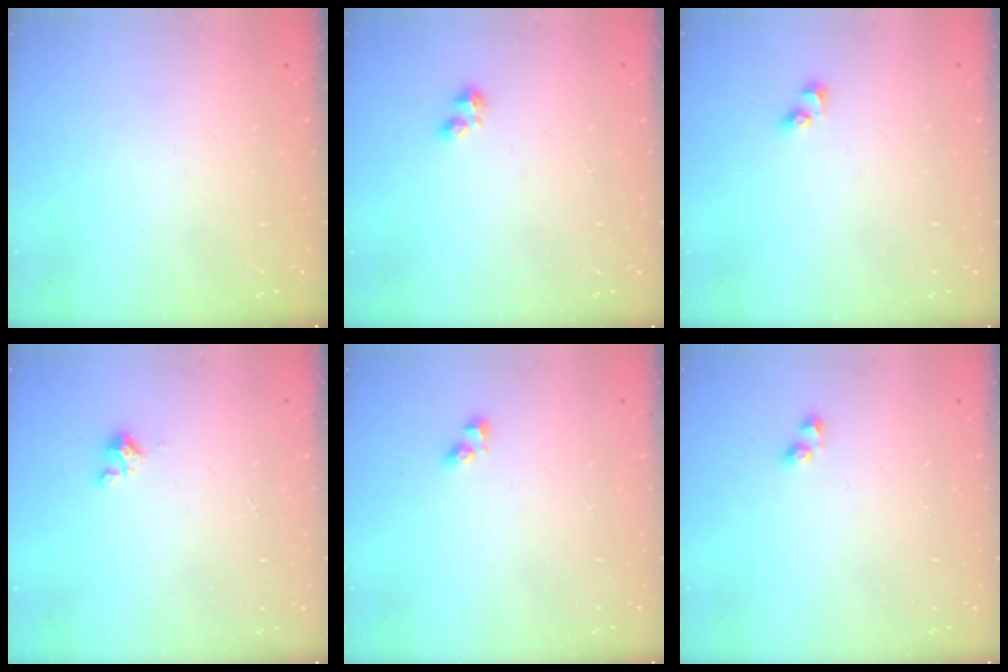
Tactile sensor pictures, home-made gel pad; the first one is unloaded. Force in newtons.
{"total": 3.1, "press": 3.1, "slide": 0.6}
{"total": 2.7, "press": 2.5, "slide": 1.2}
{"total": 0.9, "press": 0.9, "slide": 0.2}
{"total": 2.0, "press": 2.0, "slide": 0.3}
{"total": 2.7, "press": 2.6, "slide": 0.6}